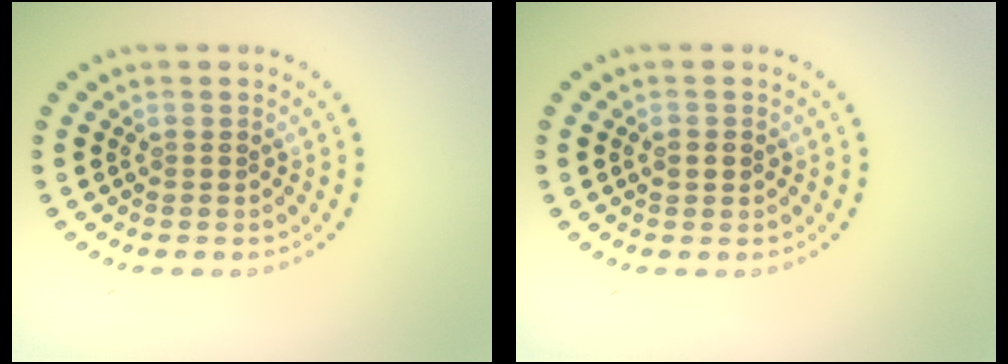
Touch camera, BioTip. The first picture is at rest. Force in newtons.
{"total": 1.4, "press": 1.4, "slide": 0.2}